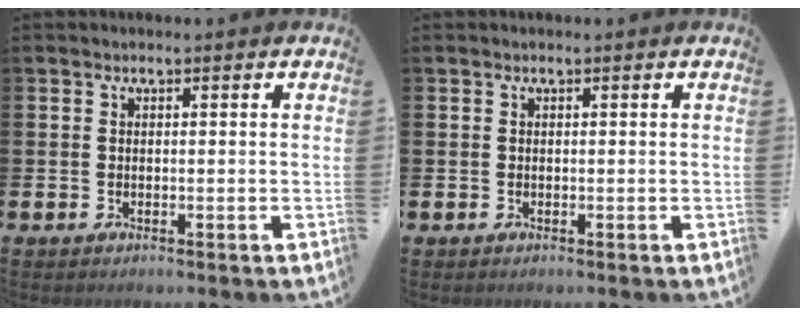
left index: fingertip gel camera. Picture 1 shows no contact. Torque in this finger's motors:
{"motor_torque": [-0.02, 0.05, -0.01, 0.00]}